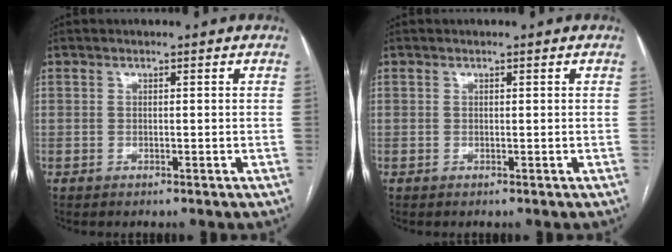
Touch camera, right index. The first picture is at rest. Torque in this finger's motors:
{"motor_torque": [0.07, -0.06, -0.01, 0.00]}